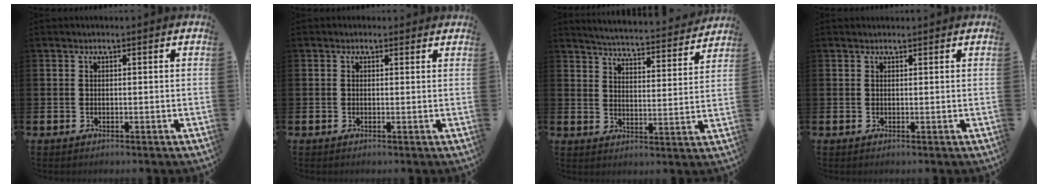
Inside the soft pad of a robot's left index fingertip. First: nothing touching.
{"total": 0.6, "force": [0.2, 0.5, 0.1], "torque": [0.001, 0.005, 0.002]}
{"total": 5.1, "force": [5.0, 0.0, 0.8], "torque": [-0.028, -0.046, 0.081]}
{"total": 0.5, "force": [0.5, 0.1, 0.0], "torque": [0.015, -0.006, 0.007]}